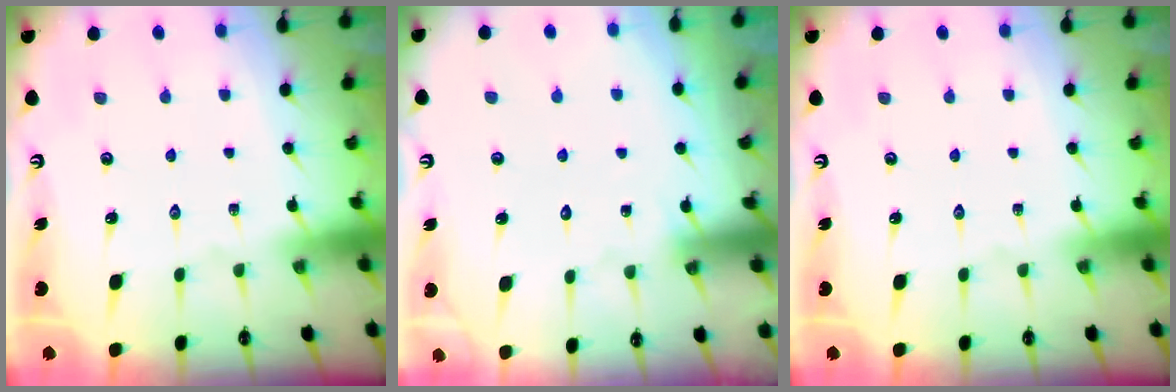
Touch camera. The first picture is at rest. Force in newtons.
{"total": 5.4, "press": 5.4, "slide": 0.3}
{"total": 0.0}